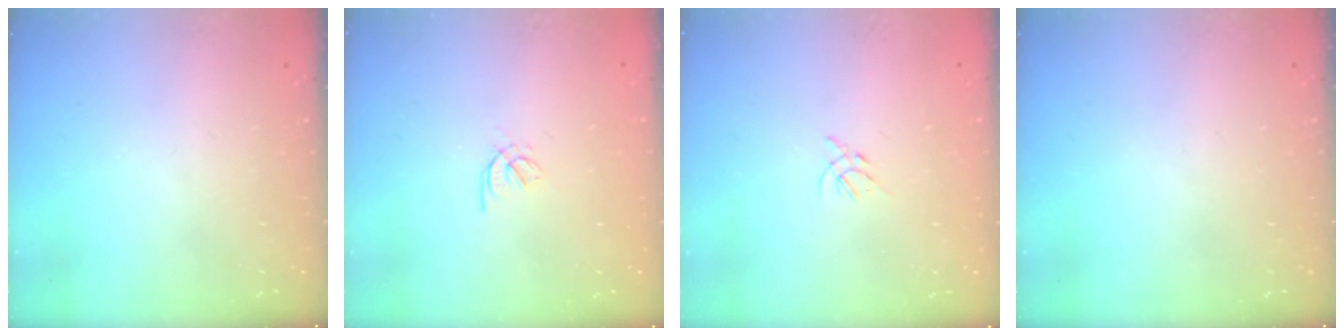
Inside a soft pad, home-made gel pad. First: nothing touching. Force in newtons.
{"total": 2.0, "press": 1.9, "slide": 0.6}
{"total": 2.3, "press": 2.2, "slide": 0.6}
{"total": 0.0}